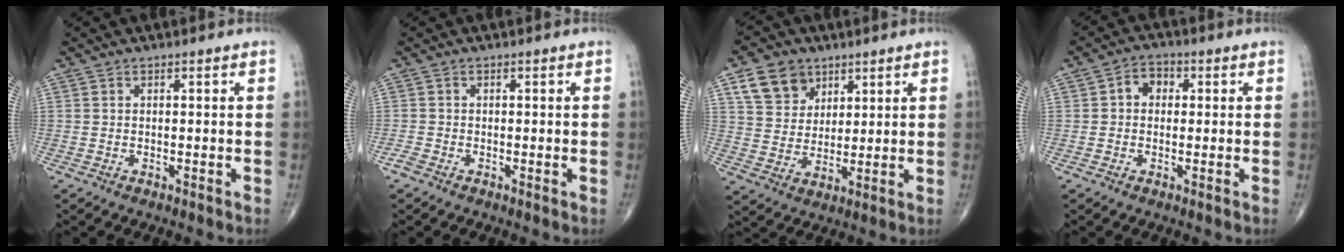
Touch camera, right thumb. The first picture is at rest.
{"total": 1.5, "force": [-0.8, 0.7, 1.1], "torque": [-0.026, -0.004, -0.023]}
{"total": 9.3, "force": [5.0, 7.0, 3.5], "torque": [-0.040, -0.020, 0.096]}
{"total": 4.0, "force": [0.5, 3.2, 2.3], "torque": [-0.017, 0.015, -0.001]}